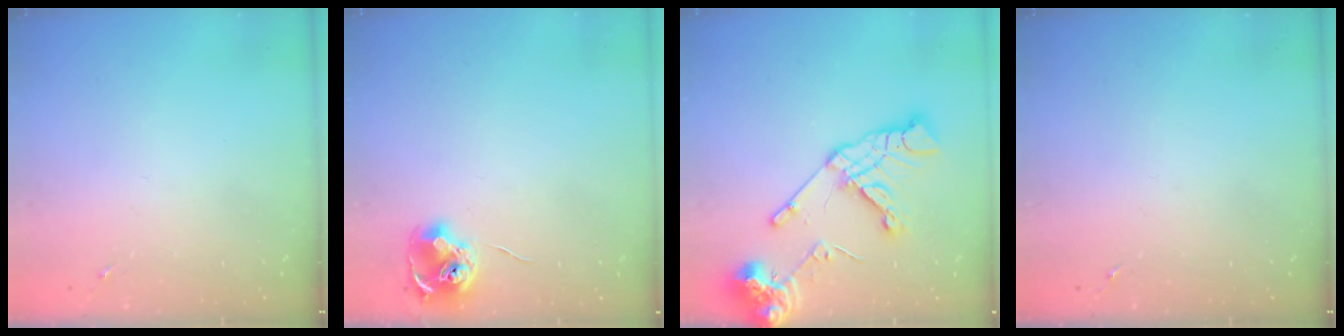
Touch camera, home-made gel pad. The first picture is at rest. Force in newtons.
{"total": 8.4, "press": 8.4, "slide": 0.4}
{"total": 16.3, "press": 16.2, "slide": 2.1}
{"total": 0.0}